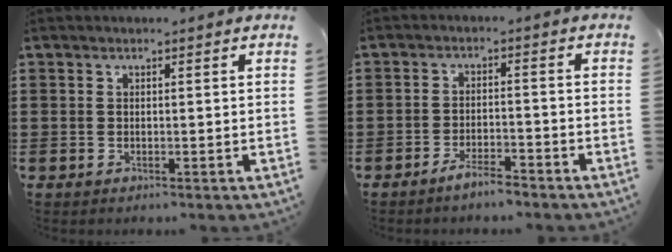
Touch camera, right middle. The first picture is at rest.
{"total": 3.2, "force": [-2.8, 0.3, 1.5], "torque": [-0.033, 0.003, -0.056]}